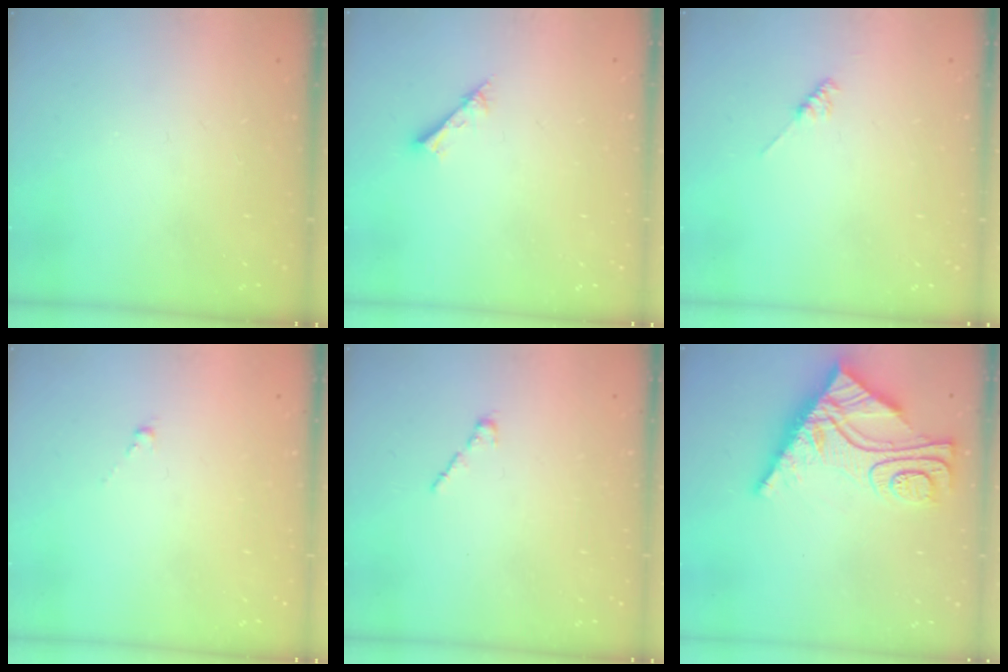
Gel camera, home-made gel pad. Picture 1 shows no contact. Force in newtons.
{"total": 1.6, "press": 1.6, "slide": 0.2}
{"total": 1.8, "press": 1.7, "slide": 0.3}
{"total": 0.6, "press": 0.4, "slide": 0.4}
{"total": 1.7, "press": 1.7, "slide": 0.5}
{"total": 12.9, "press": 12.8, "slide": 1.3}